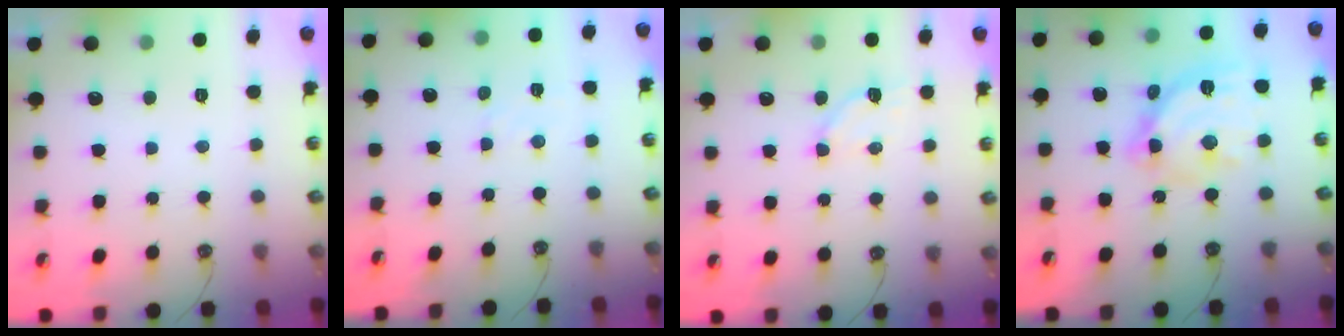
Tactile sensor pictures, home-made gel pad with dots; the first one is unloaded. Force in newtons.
{"total": 2.7, "press": 2.7, "slide": 0.4}
{"total": 4.1, "press": 3.9, "slide": 1.2}
{"total": 17.2, "press": 17.2, "slide": 1.4}